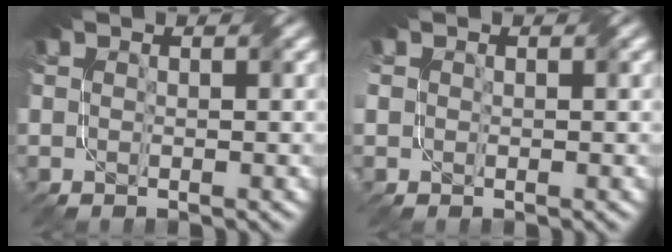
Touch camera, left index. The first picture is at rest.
{"total": 0.9, "force": [0.2, 0.9, 0.3], "torque": [-0.006, 0.002, 0.004]}